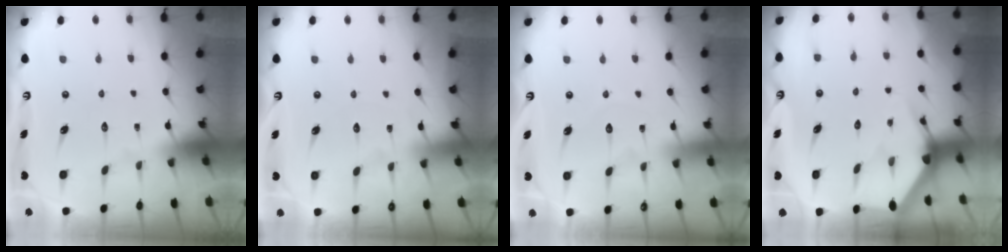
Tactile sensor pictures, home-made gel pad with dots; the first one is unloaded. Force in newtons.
{"total": 5.2, "press": 5.1, "slide": 0.7}
{"total": 3.4, "press": 3.4, "slide": 0.4}
{"total": 3.0, "press": 3.0, "slide": 0.2}